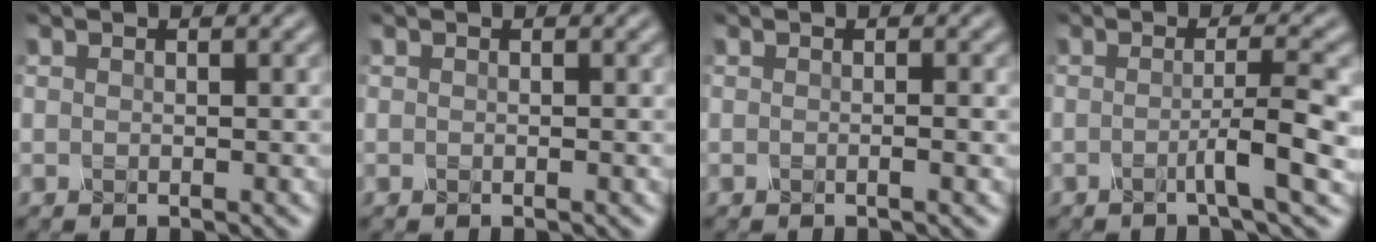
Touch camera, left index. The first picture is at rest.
{"total": 0.0}
{"total": 1.0, "force": [-0.3, 0.3, 0.8], "torque": [-0.010, 0.005, -0.011]}
{"total": 4.1, "force": [-1.0, 0.6, 4.0], "torque": [-0.060, -0.003, -0.022]}